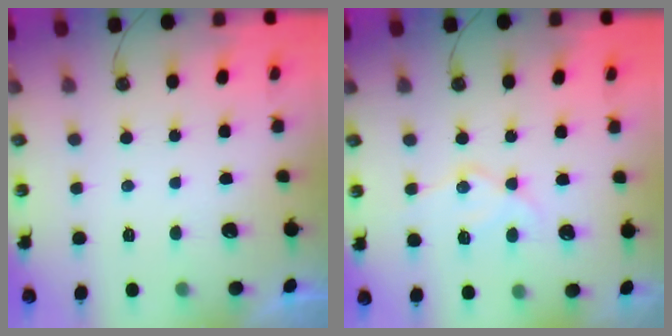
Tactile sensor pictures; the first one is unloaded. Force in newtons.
{"total": 13.4, "press": 13.3, "slide": 1.2}